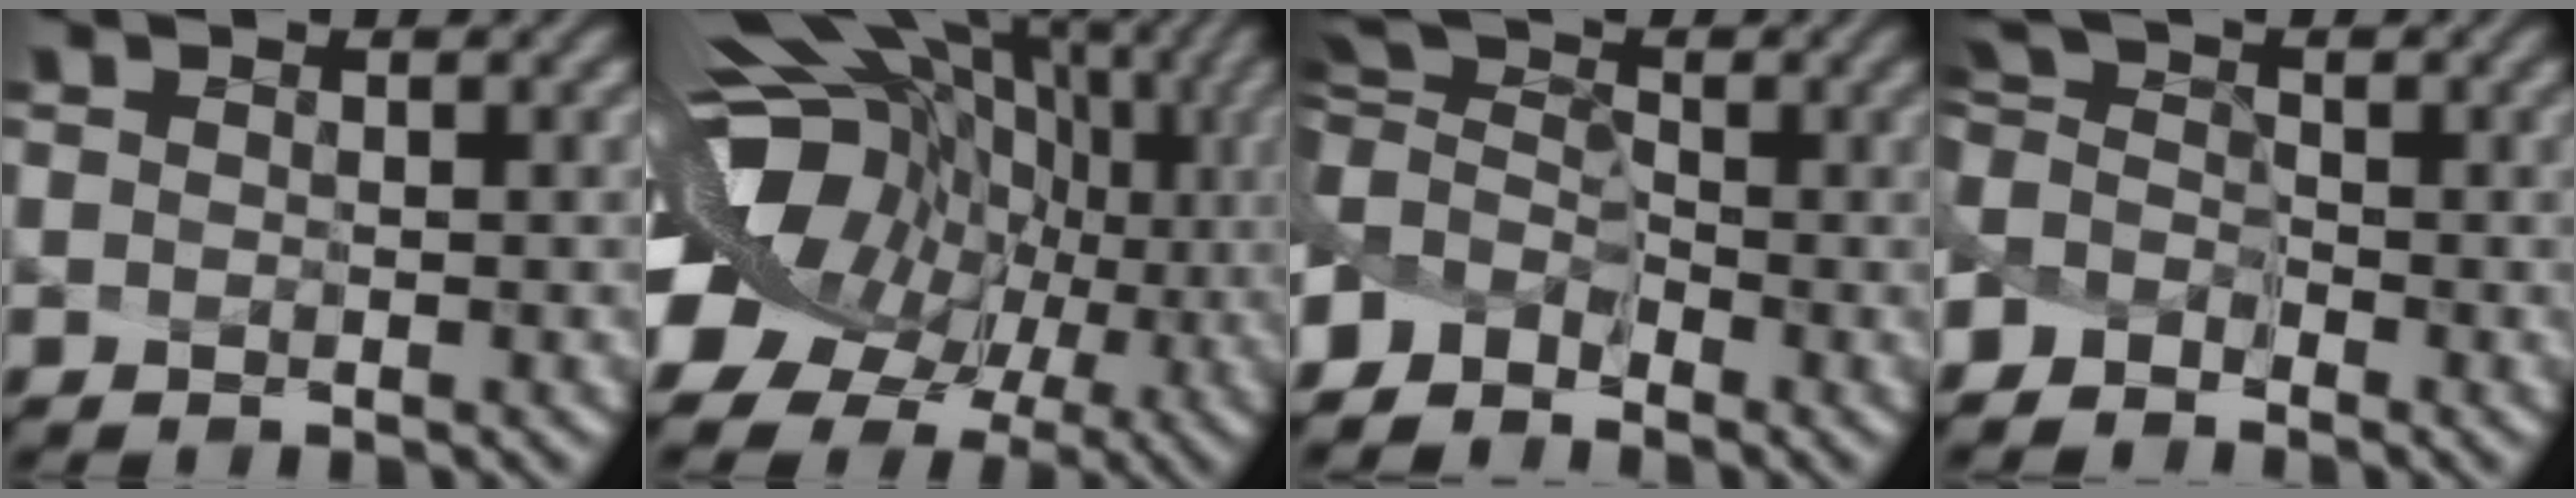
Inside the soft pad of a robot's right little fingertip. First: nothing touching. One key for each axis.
{"total": 16.1, "fx": -0.1, "fy": 11.8, "fz": 10.9, "tx": -0.201, "ty": -0.022, "tz": 0.043}
{"total": 2.6, "fx": -1.9, "fy": 1.7, "fz": 0.4, "tx": -0.013, "ty": 0.004, "tz": -0.035}
{"total": 2.1, "fx": -1.9, "fy": 0.8, "fz": -0.2, "tx": 0.000, "ty": -0.003, "tz": -0.025}